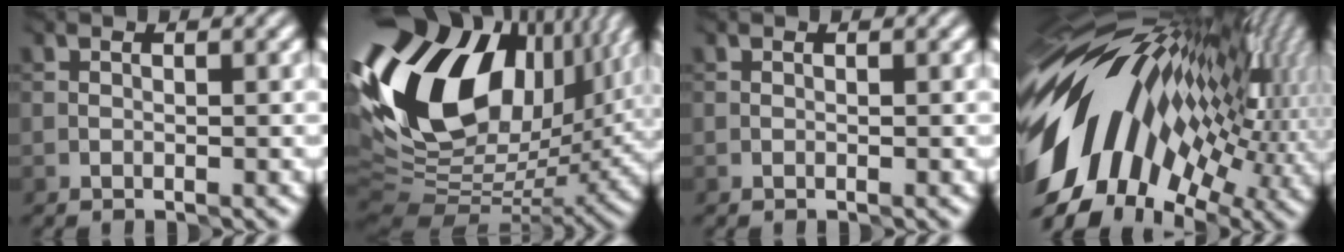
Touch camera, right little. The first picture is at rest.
{"total": 18.2, "force": [7.0, 11.7, 12.1], "torque": [-0.243, 0.024, 0.114]}
{"total": 0.0}
{"total": 18.0, "force": [0.2, 10.4, 14.6], "torque": [-0.244, -0.011, 0.001]}